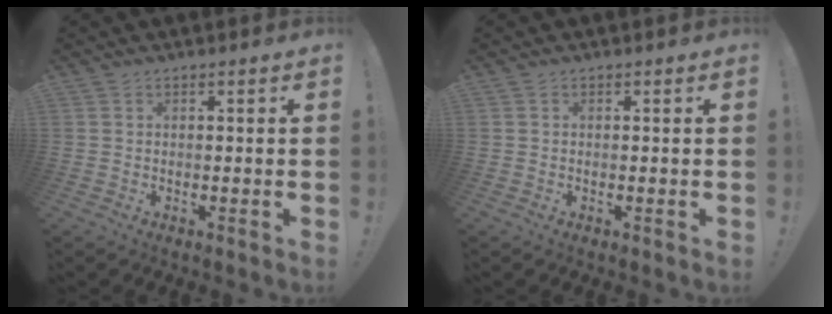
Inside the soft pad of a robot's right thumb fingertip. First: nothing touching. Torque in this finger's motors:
{"motor_torque": [-0.21, 0.29, -0.20, 0.11, 0.05]}